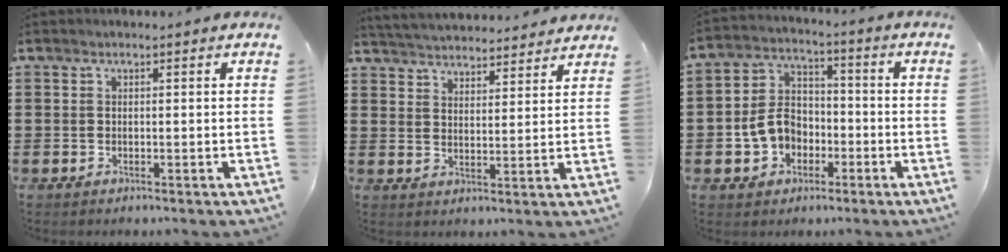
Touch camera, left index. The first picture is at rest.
{"total": 4.1, "force": [4.1, 0.2, -0.2], "torque": [-0.016, -0.022, 0.071]}
{"total": 7.1, "force": [-2.4, 5.8, 3.4], "torque": [-0.098, 0.014, -0.050]}